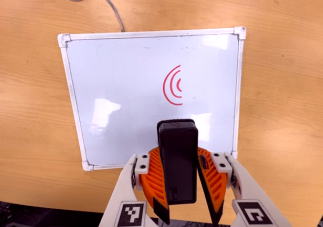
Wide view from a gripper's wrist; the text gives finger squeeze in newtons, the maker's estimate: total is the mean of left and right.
{"total": 10.9, "left": 10.3, "right": 11.6}